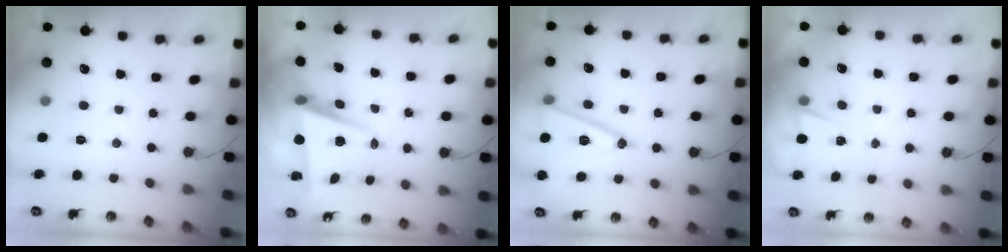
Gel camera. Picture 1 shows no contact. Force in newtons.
{"total": 6.6, "press": 6.4, "slide": 1.3}
{"total": 15.0, "press": 14.6, "slide": 3.4}
{"total": 1.3, "press": 0.7, "slide": 1.1}